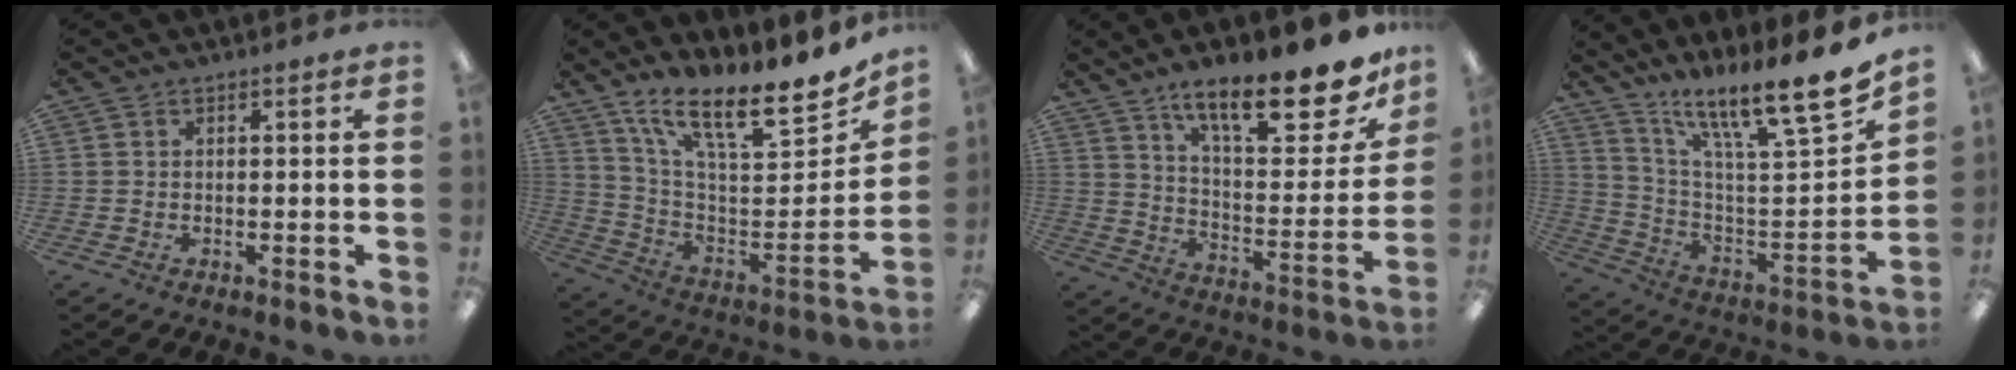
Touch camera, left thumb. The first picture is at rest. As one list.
[{"total": 16.5, "force": [12.9, 4.0, 9.6], "torque": [-0.148, -0.109, 0.217]}, {"total": 21.2, "force": [15.2, 6.5, 13.3], "torque": [-0.189, -0.109, 0.249]}, {"total": 15.7, "force": [13.6, -0.1, 7.9], "torque": [-0.109, -0.128, 0.209]}]